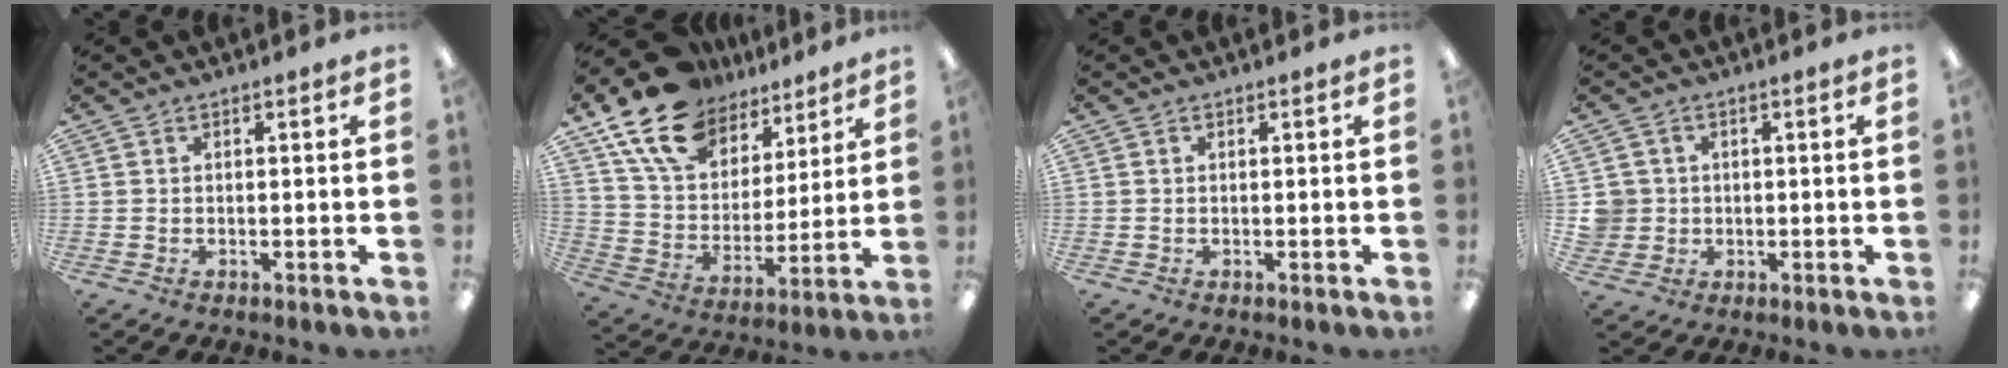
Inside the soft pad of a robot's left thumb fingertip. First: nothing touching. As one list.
[{"total": 17.9, "force": [12.5, 10.6, 7.2], "torque": [-0.144, -0.065, 0.229]}, {"total": 0.0}, {"total": 4.4, "force": [0.2, 4.3, 0.5], "torque": [-0.011, 0.008, 0.005]}]